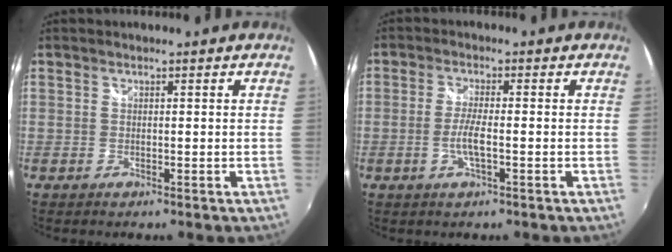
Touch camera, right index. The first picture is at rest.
{"total": 4.0, "force": [-1.2, 0.4, 3.7], "torque": [-0.077, -0.003, -0.025]}